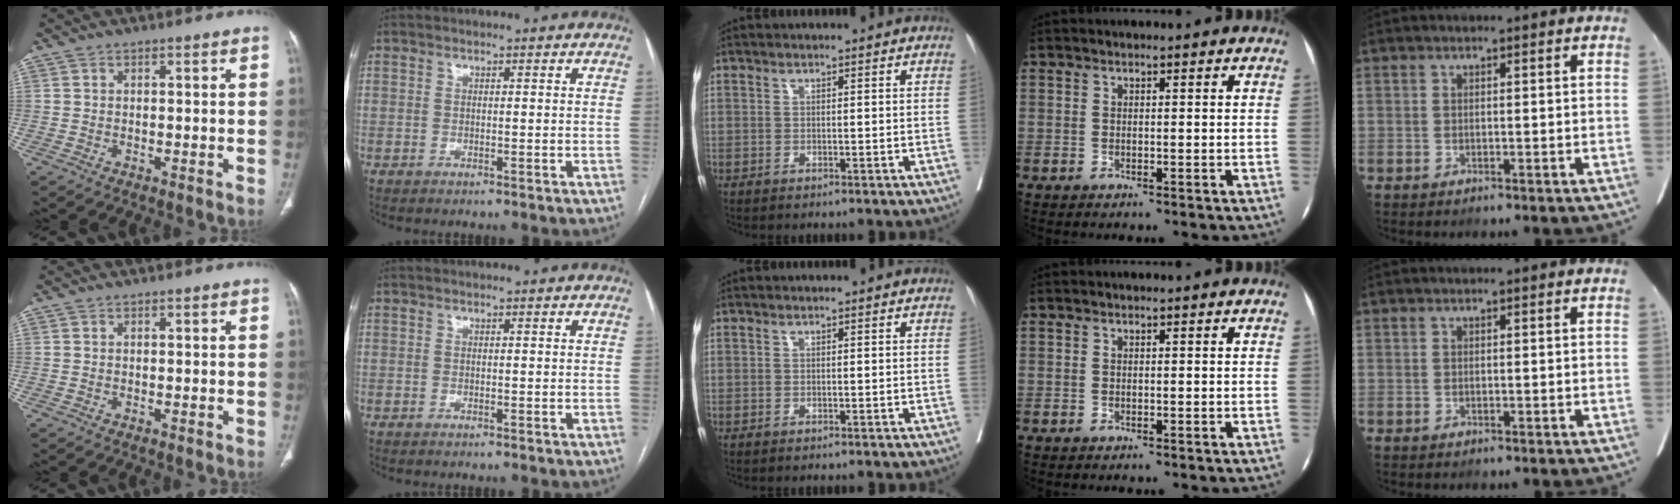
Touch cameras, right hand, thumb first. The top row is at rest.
{}